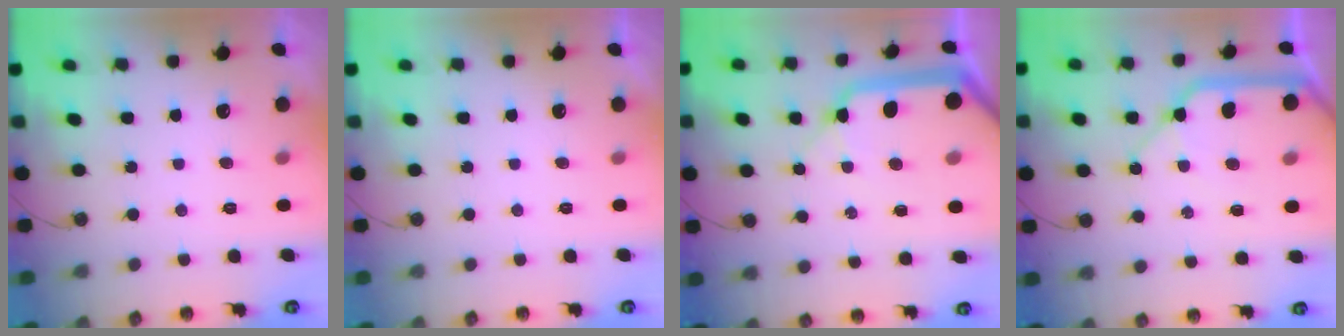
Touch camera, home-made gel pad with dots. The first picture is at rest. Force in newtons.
{"total": 0.0}
{"total": 19.0, "press": 18.7, "slide": 3.5}
{"total": 16.8, "press": 16.6, "slide": 2.4}